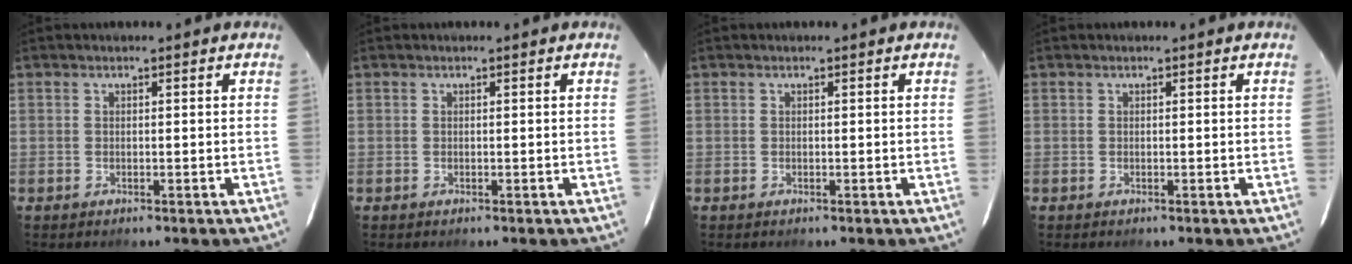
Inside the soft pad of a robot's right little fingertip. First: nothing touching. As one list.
[{"total": 0.0}, {"total": 0.0}, {"total": 0.0}]